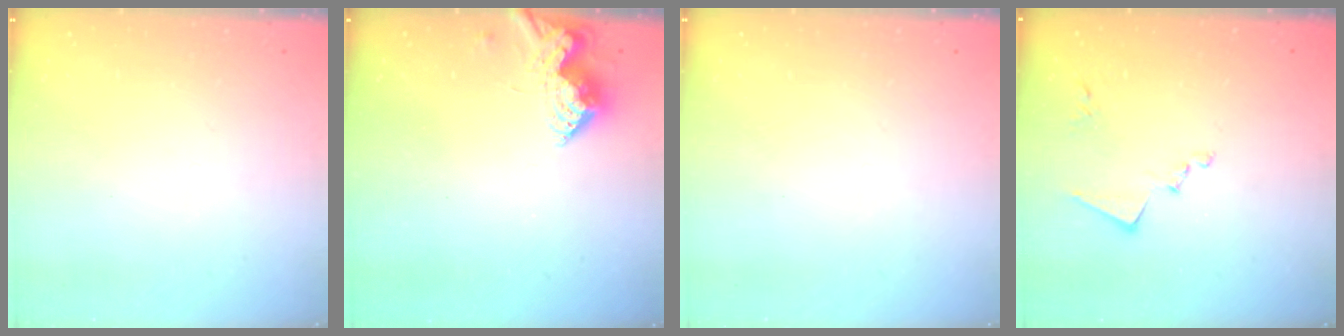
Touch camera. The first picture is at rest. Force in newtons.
{"total": 8.2, "press": 8.2, "slide": 0.2}
{"total": 0.0}
{"total": 10.2, "press": 10.2, "slide": 0.7}